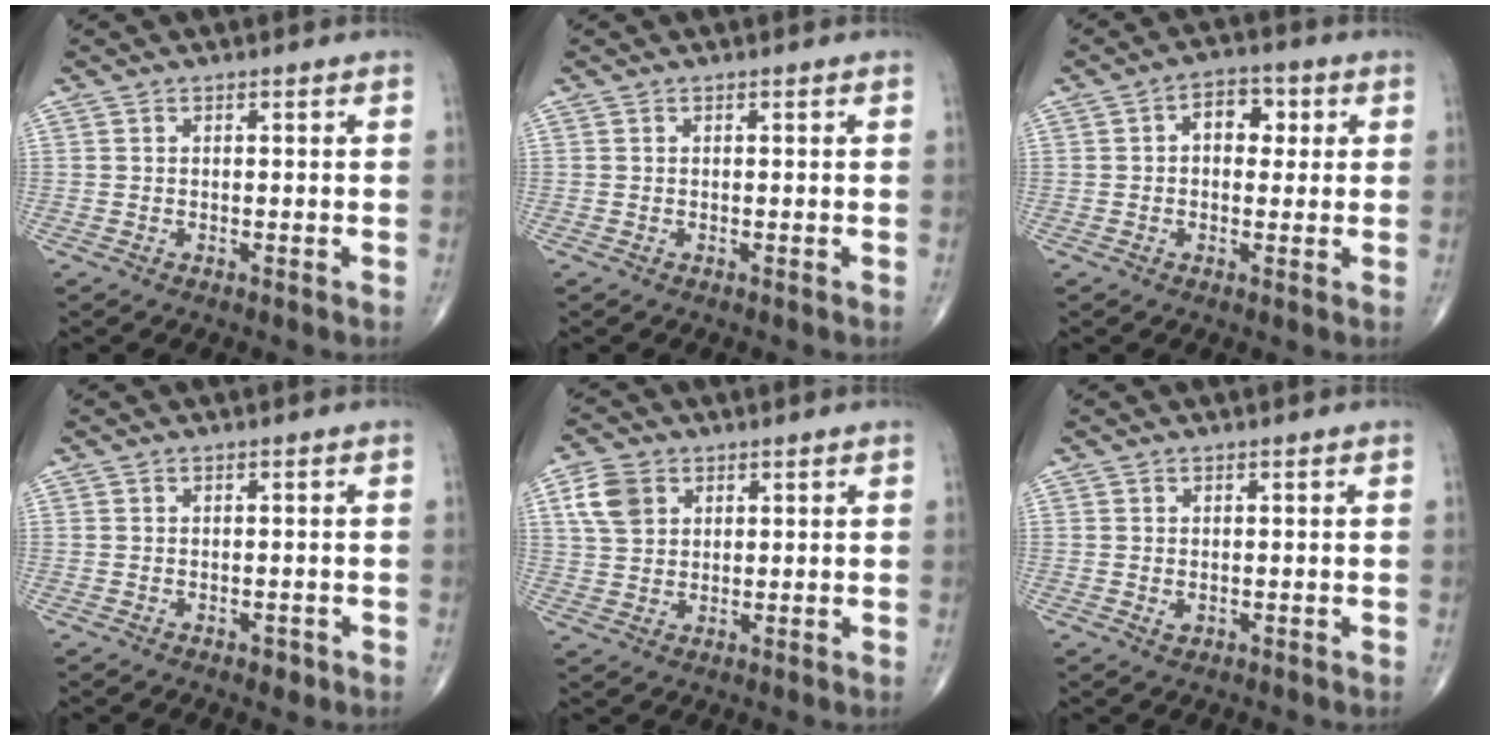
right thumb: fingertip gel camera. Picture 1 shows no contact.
{"total": 0.0}
{"total": 6.1, "force": [1.2, 4.1, 4.4], "torque": [-0.033, 0.011, 0.010]}
{"total": 1.3, "force": [-0.6, 0.8, 0.7], "torque": [-0.004, 0.000, -0.007]}
{"total": 6.7, "force": [2.6, 5.0, 3.7], "torque": [-0.058, -0.002, 0.050]}
{"total": 1.0, "force": [0.0, 0.7, 0.6], "torque": [-0.008, -0.001, 0.002]}